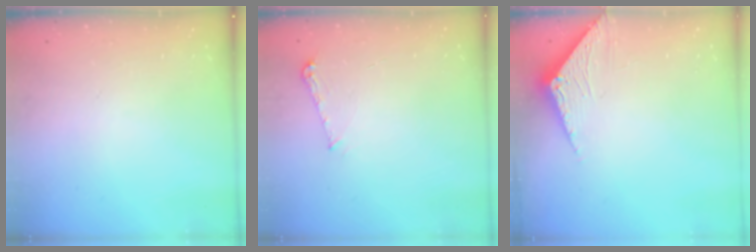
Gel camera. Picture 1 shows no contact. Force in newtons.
{"total": 5.3, "press": 5.2, "slide": 0.5}
{"total": 3.3, "press": 3.2, "slide": 0.3}